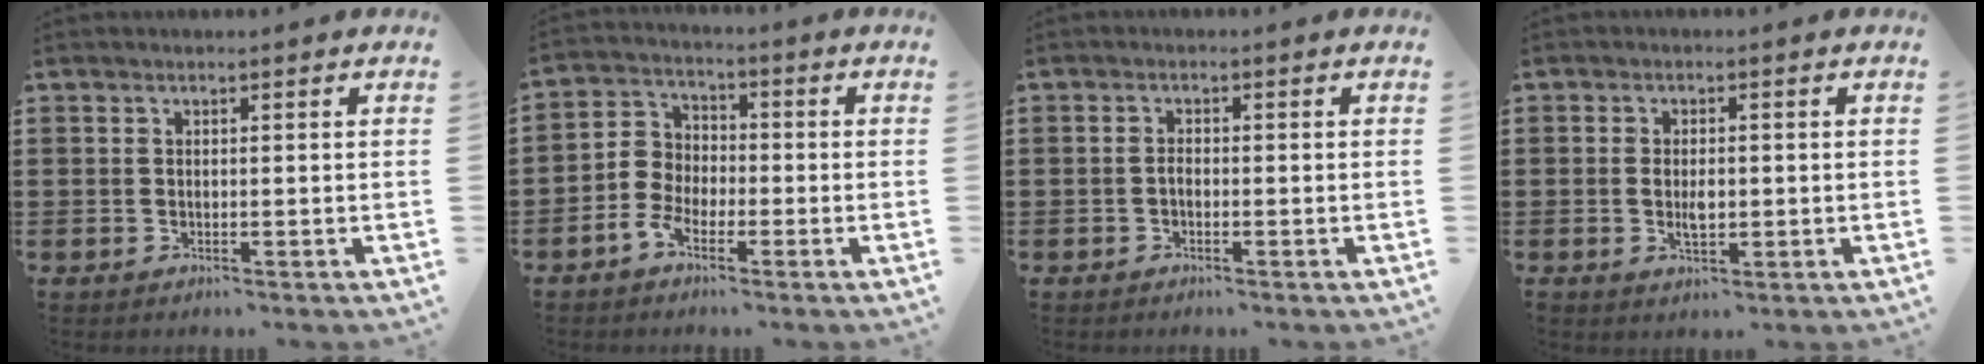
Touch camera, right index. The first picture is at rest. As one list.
[{"total": 4.6, "force": [-2.4, 3.5, 1.9], "torque": [-0.063, 0.009, -0.053]}, {"total": 1.0, "force": [-0.5, 0.4, 0.7], "torque": [-0.016, -0.002, -0.010]}, {"total": 2.8, "force": [-0.2, 1.4, 2.4], "torque": [-0.047, 0.002, -0.004]}]